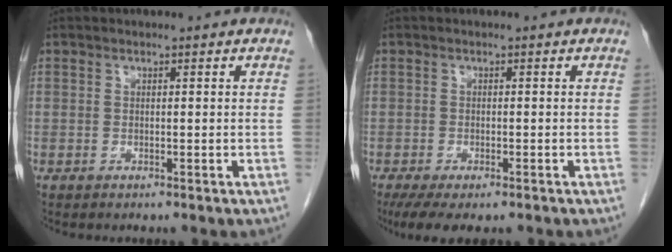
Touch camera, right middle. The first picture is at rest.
{"total": 6.9, "force": [-4.9, 2.3, 4.1], "torque": [-0.060, -0.014, -0.077]}